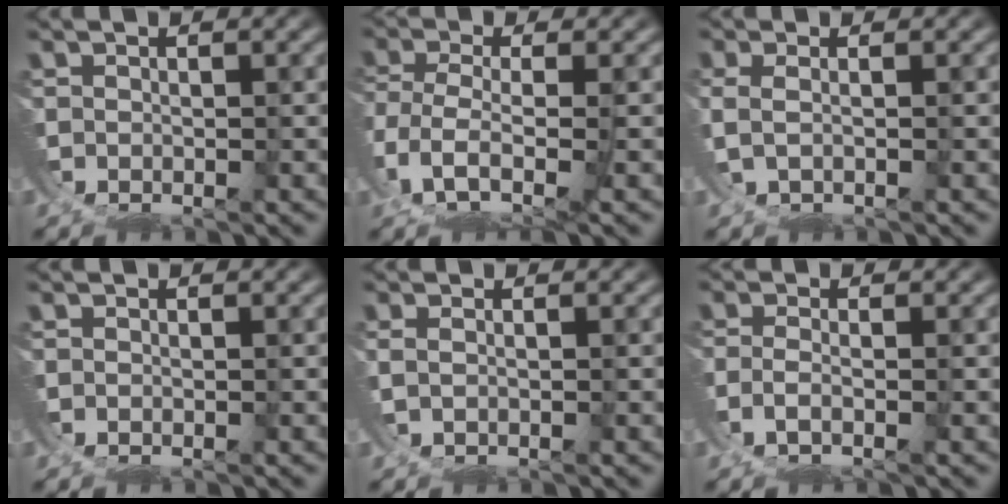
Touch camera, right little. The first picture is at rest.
{"total": 6.5, "force": [-1.8, 4.6, 4.2], "torque": [-0.120, -0.035, -0.027]}
{"total": 2.1, "force": [0.0, 1.5, 1.5], "torque": [-0.042, -0.002, 0.000]}
{"total": 0.0}
{"total": 1.0, "force": [0.1, 0.8, 0.6], "torque": [-0.021, 0.000, 0.001]}
{"total": 1.9, "force": [-0.9, 0.9, 1.4], "torque": [-0.039, -0.015, -0.013]}